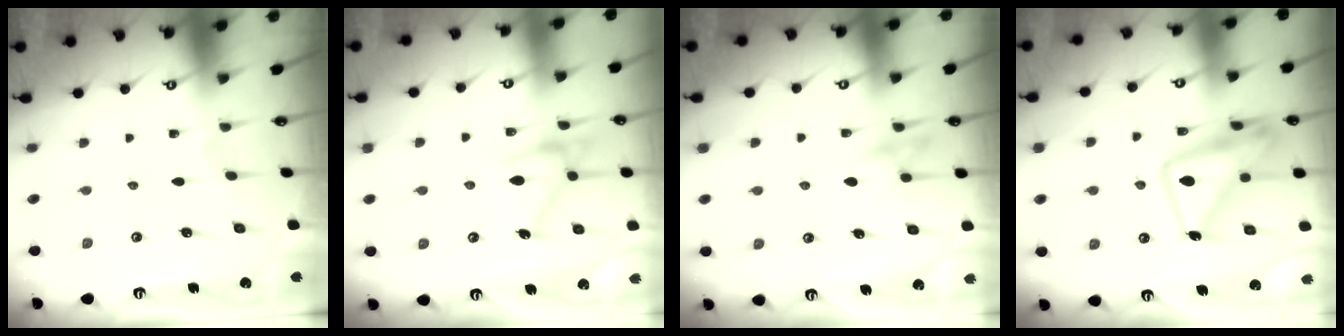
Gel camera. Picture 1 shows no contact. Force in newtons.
{"total": 16.1, "press": 16.1, "slide": 0.8}
{"total": 8.9, "press": 8.9, "slide": 0.9}
{"total": 16.5, "press": 16.4, "slide": 1.4}